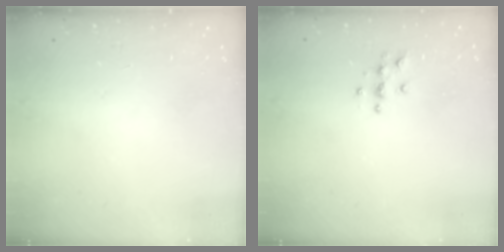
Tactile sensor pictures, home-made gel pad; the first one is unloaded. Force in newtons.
{"total": 3.9, "press": 3.9, "slide": 0.4}